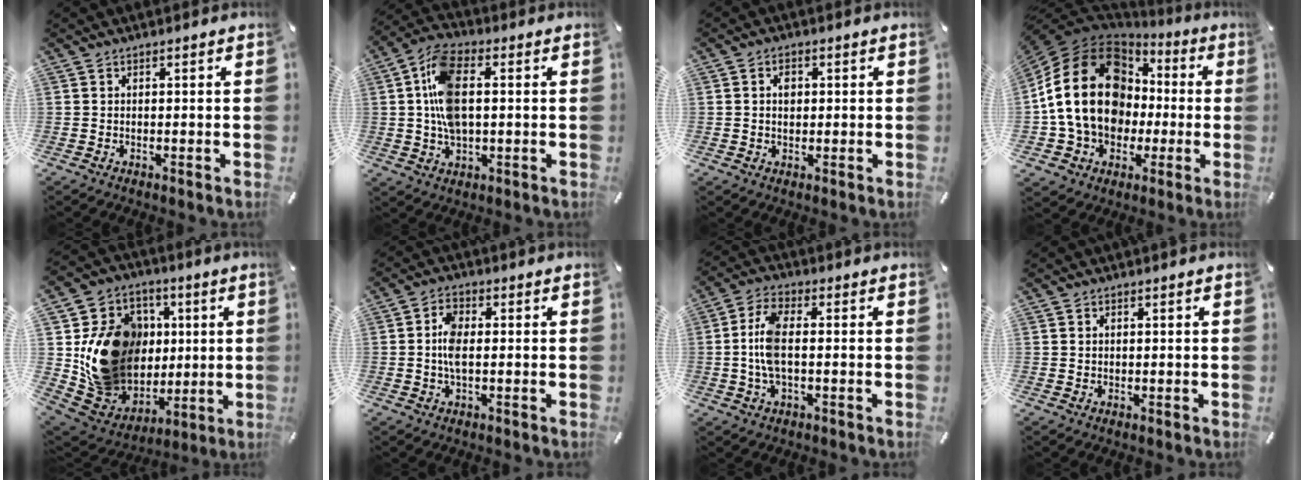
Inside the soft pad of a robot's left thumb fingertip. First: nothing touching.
{"total": 11.7, "force": [0.9, 6.6, 9.6], "torque": [-0.209, 0.007, 0.017]}
{"total": 2.7, "force": [0.5, 2.1, 1.8], "torque": [-0.021, 0.002, 0.003]}
{"total": 21.9, "force": [1.0, 17.5, 13.2], "torque": [-0.276, 0.001, 0.020]}
{"total": 19.6, "force": [2.4, 17.9, 7.6], "torque": [-0.110, -0.013, 0.080]}
{"total": 5.3, "force": [-0.2, 2.6, 4.6], "torque": [-0.097, 0.002, -0.007]}
{"total": 8.9, "force": [-0.3, 4.0, 7.9], "torque": [-0.169, -0.003, -0.007]}
{"total": 0.5, "force": [0.3, 0.5, 0.0], "torque": [0.000, 0.003, 0.005]}